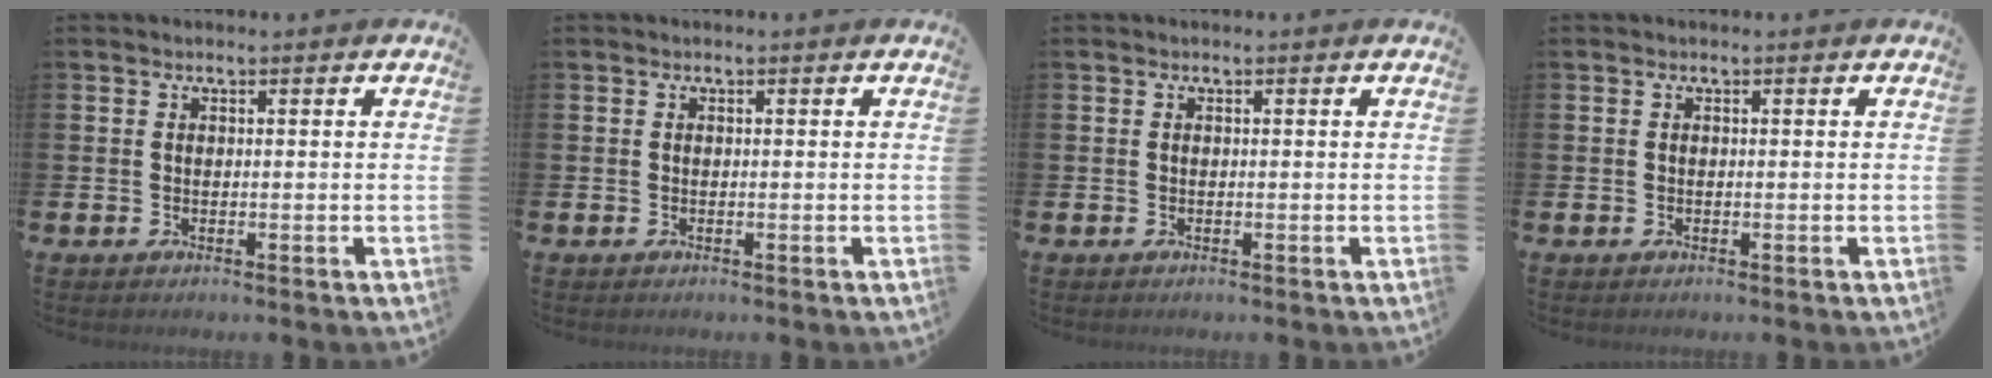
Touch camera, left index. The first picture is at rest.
{"total": 0.0}
{"total": 0.0}
{"total": 0.0}